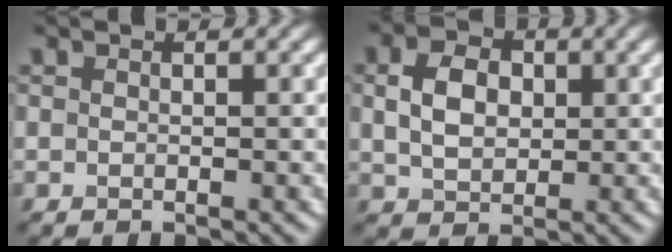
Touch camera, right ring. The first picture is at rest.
{"total": 4.2, "force": [0.8, 3.0, 2.8], "torque": [-0.059, 0.004, 0.012]}